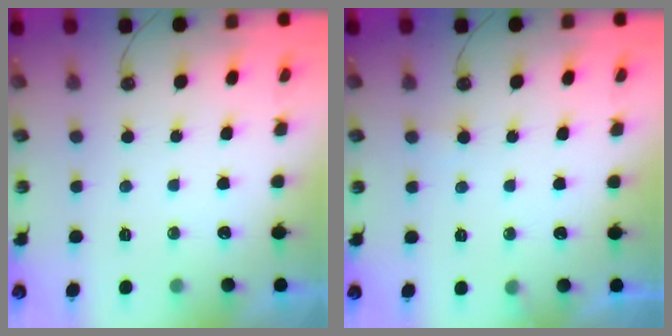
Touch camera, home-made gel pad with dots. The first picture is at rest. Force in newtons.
{"total": 5.1, "press": 5.1, "slide": 0.4}